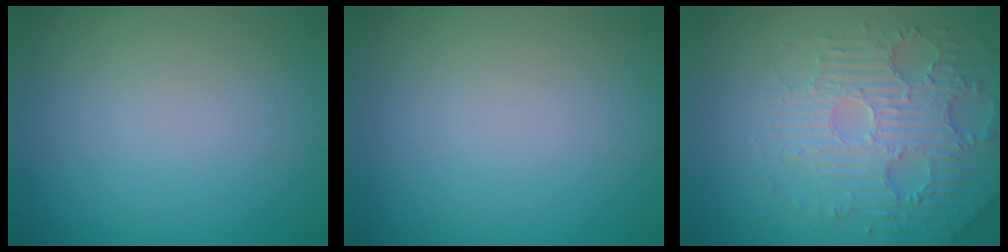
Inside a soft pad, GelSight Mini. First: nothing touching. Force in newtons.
{"total": 0.0}
{"total": 6.1, "press": 3.8, "slide": 4.8}